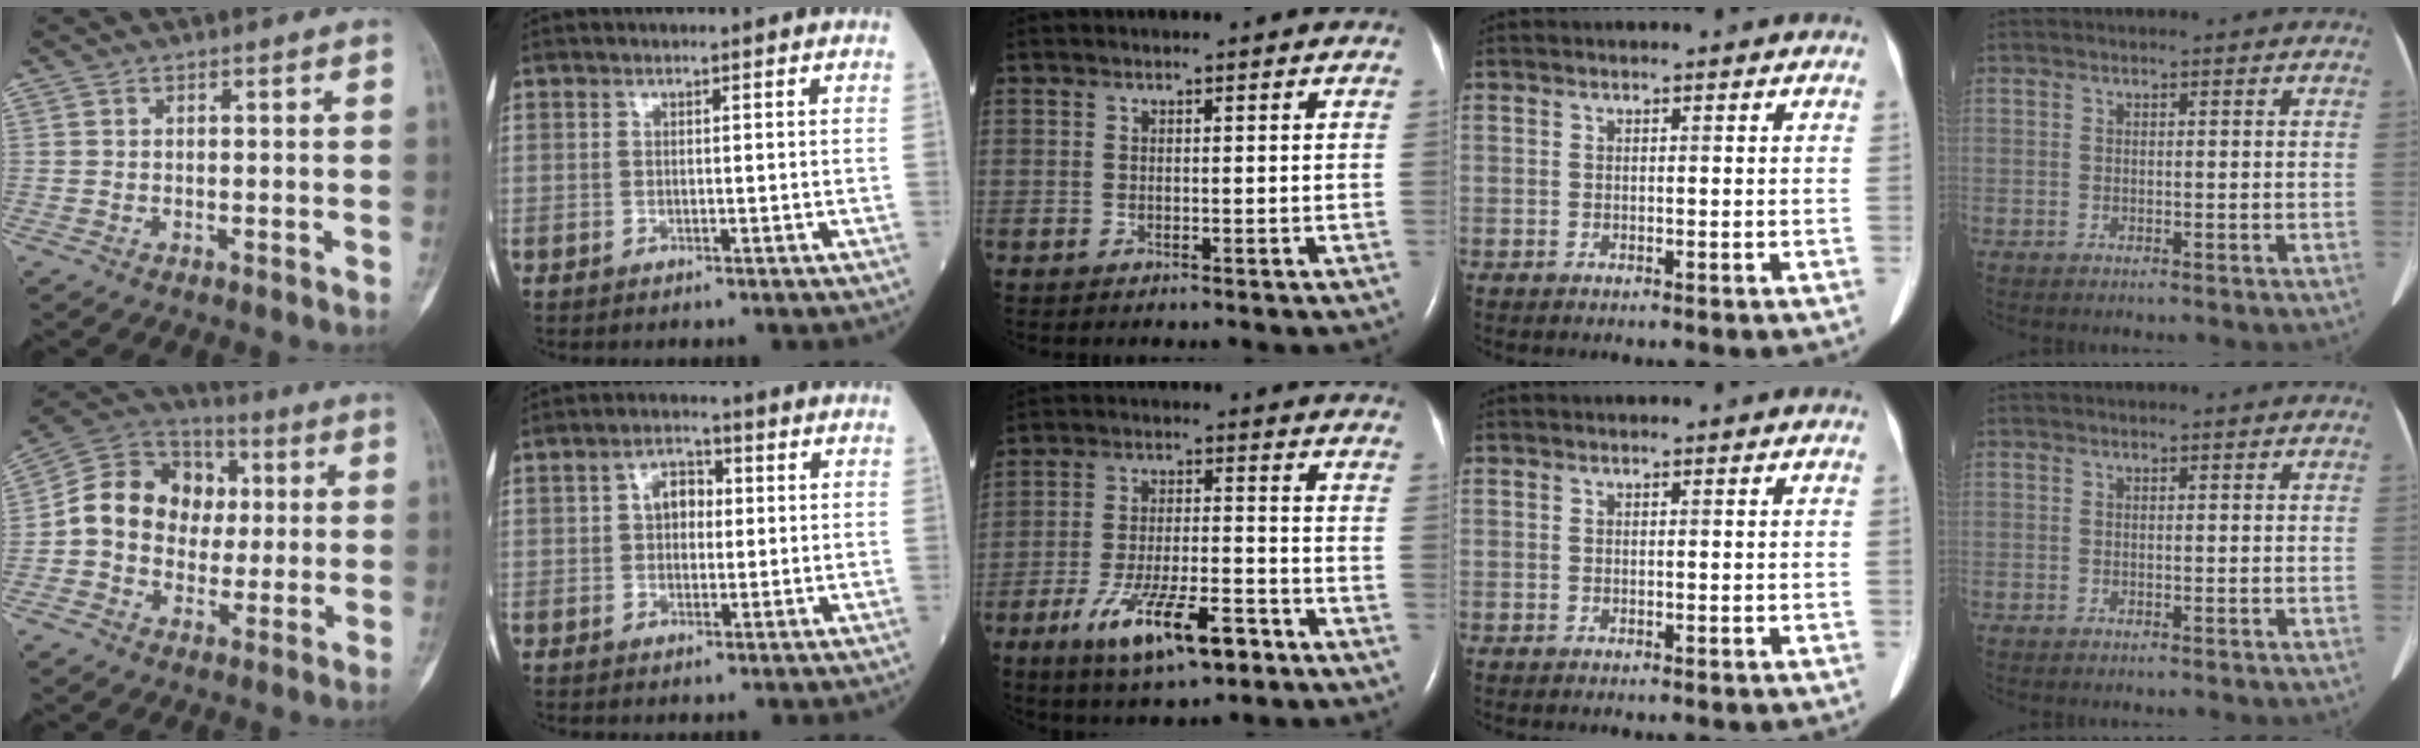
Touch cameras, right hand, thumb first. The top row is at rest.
{"thumb": {"total": 14.7, "force": [0.6, 12.4, 7.9], "torque": [-0.098, 0.031, 0.002]}, "index": {"total": 4.3, "force": [0.6, 2.8, 3.2], "torque": [-0.052, 0.015, 0.009]}, "middle": {"total": 12.1, "force": [-7.0, 3.1, 9.4], "torque": [-0.172, -0.011, -0.114]}}